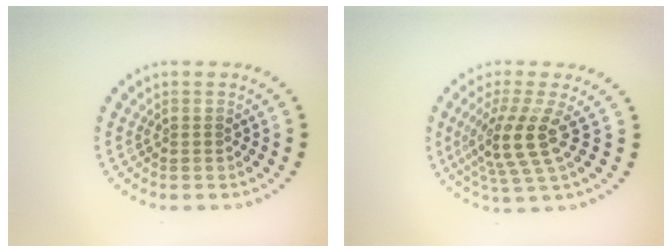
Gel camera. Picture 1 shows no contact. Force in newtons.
{"total": 4.2, "press": 3.1, "slide": 2.9}